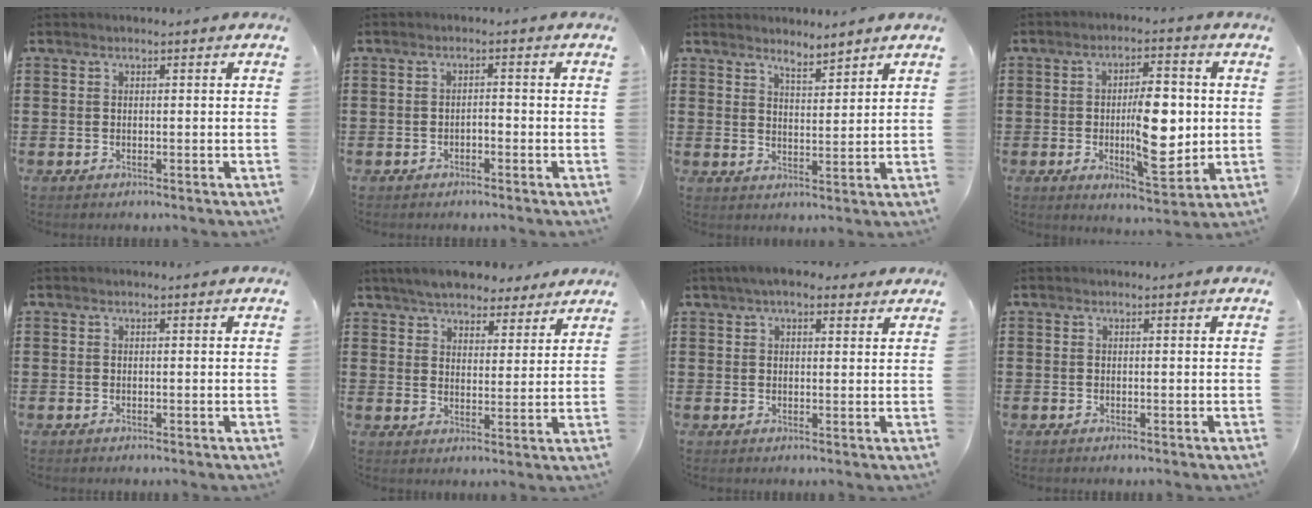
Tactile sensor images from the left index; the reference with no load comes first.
{"total": 1.2, "force": [-1.0, 0.5, 0.5], "torque": [-0.015, 0.001, -0.021]}
{"total": 3.3, "force": [3.3, 0.0, 0.4], "torque": [-0.016, -0.009, 0.061]}
{"total": 10.7, "force": [0.0, 4.6, 9.7], "torque": [-0.145, -0.006, -0.003]}
{"total": 0.0}
{"total": 5.8, "force": [5.4, 1.7, 1.3], "torque": [-0.046, -0.008, 0.100]}
{"total": 4.3, "force": [3.4, 1.3, 2.3], "torque": [-0.053, 0.003, 0.063]}
{"total": 0.0}